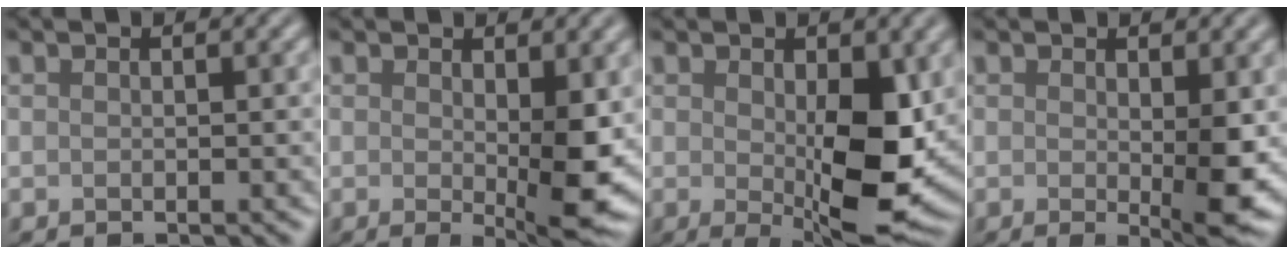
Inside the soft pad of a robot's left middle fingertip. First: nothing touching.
{"total": 5.5, "force": [-0.1, 0.9, 5.4], "torque": [-0.079, -0.019, 0.009]}
{"total": 8.0, "force": [-0.1, 2.7, 7.6], "torque": [-0.121, -0.015, 0.012]}
{"total": 4.2, "force": [-0.1, 0.4, 4.1], "torque": [-0.062, -0.015, 0.007]}